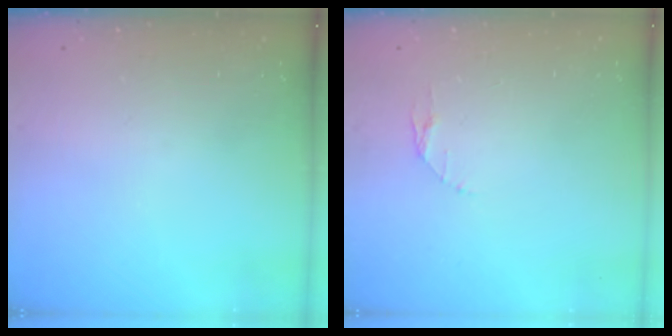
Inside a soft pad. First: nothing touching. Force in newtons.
{"total": 3.5, "press": 3.4, "slide": 0.4}